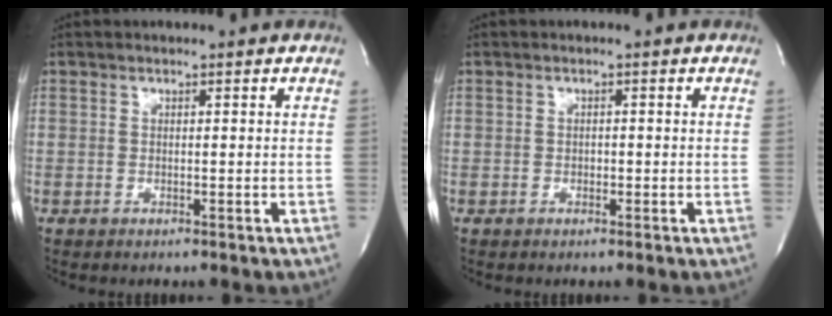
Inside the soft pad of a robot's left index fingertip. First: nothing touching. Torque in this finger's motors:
{"motor_torque": [0.00, 0.01, -0.02, -0.01]}